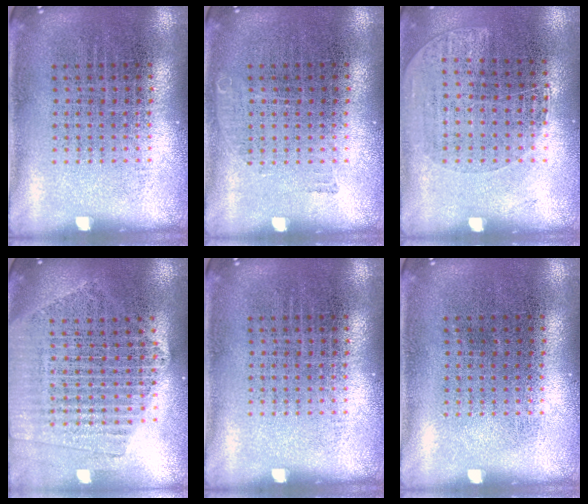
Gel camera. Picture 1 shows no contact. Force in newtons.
{"total": 0.5, "press": 0.5, "slide": 0.1}
{"total": 1.0, "press": 0.9, "slide": 0.5}
{"total": 2.1, "press": 1.9, "slide": 0.9}
{"total": 0.0}
{"total": 0.0}